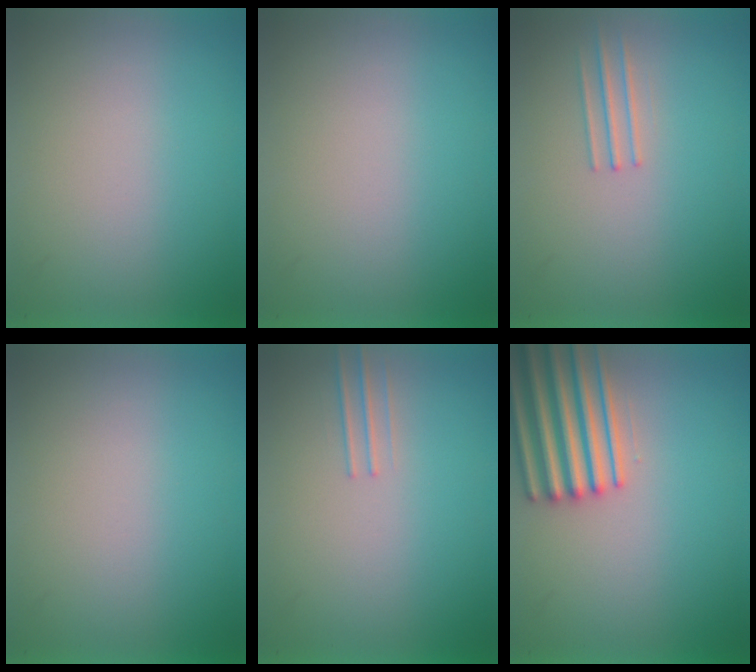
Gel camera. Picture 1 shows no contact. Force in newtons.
{"total": 0.0}
{"total": 1.2}
{"total": 0.0}
{"total": 1.2}
{"total": 5.0}